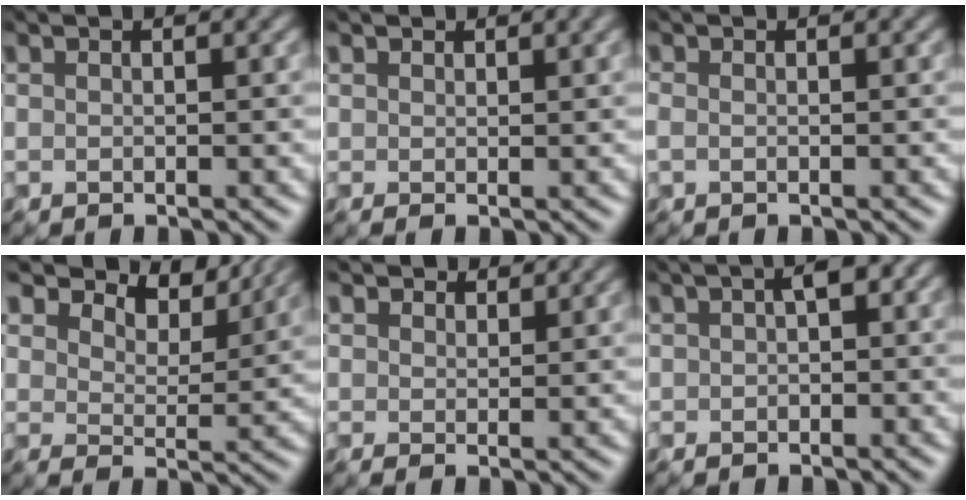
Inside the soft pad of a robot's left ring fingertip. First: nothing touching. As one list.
[{"total": 1.3, "force": [0.8, 0.6, 0.8], "torque": [-0.009, 0.001, 0.011]}, {"total": 0.5, "force": [-0.2, 0.3, 0.4], "torque": [-0.014, -0.003, -0.006]}, {"total": 8.2, "force": [7.0, 2.8, 3.4], "torque": [-0.059, -0.008, 0.101]}, {"total": 2.0, "force": [1.6, 1.1, 0.7], "torque": [-0.014, -0.001, 0.021]}, {"total": 2.5, "force": [0.5, 1.3, 2.1], "torque": [-0.024, 0.013, 0.002]}]